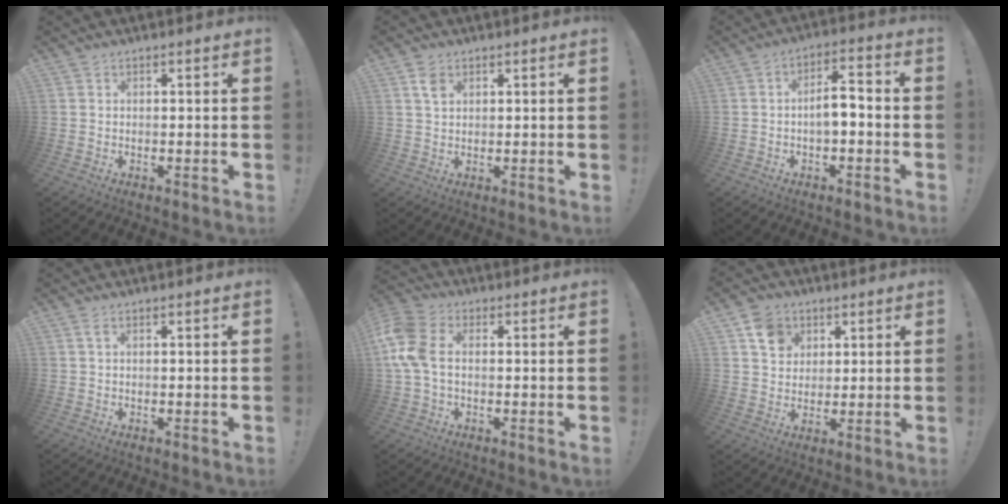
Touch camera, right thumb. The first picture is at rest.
{"total": 3.3, "force": [1.7, 2.0, 2.0], "torque": [-0.027, -0.005, 0.030]}
{"total": 6.8, "force": [-1.2, 2.6, 6.1], "torque": [-0.096, 0.010, -0.022]}
{"total": 1.4, "force": [0.5, 0.3, 1.3], "torque": [-0.022, 0.001, 0.006]}
{"total": 11.0, "force": [0.7, 7.1, 8.4], "torque": [-0.185, 0.004, 0.016]}
{"total": 8.3, "force": [3.9, 6.9, 2.3], "torque": [-0.022, -0.019, 0.076]}